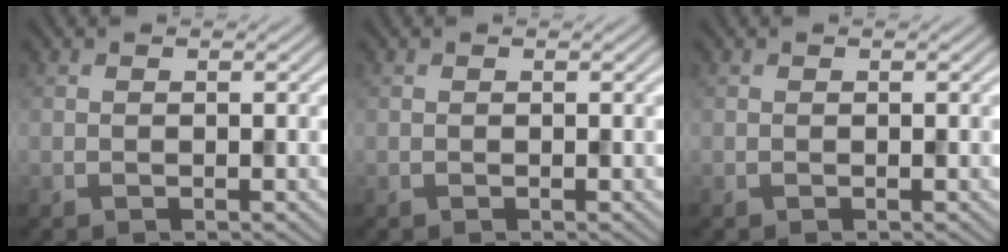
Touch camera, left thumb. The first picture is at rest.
{"total": 0.0}
{"total": 0.0}